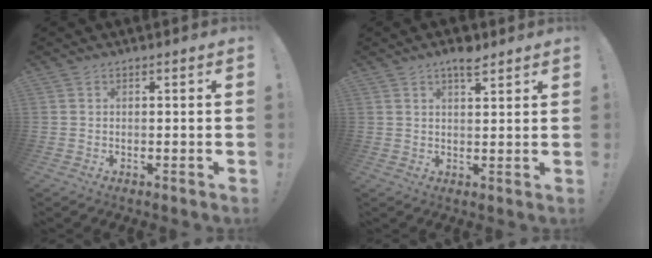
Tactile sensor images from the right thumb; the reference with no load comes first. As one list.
[{"total": 4.6, "force": [3.4, 1.1, 2.9], "torque": [-0.033, -0.023, 0.052]}]